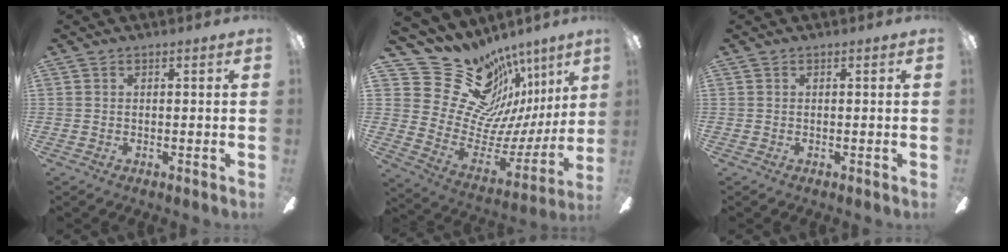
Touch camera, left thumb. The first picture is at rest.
{"total": 24.9, "force": [17.7, 14.3, 10.2], "torque": [-0.165, -0.136, 0.347]}
{"total": 0.0}